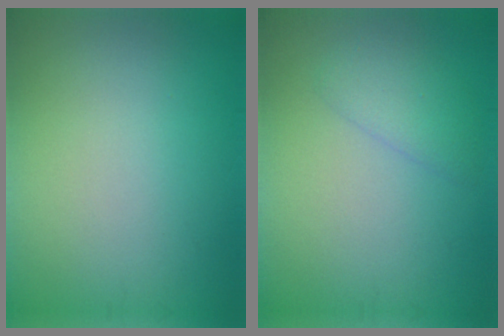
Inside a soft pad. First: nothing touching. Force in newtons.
{"total": 2.0, "press": 2.0, "slide": 0.2}